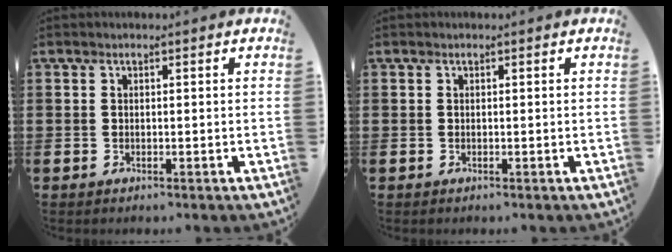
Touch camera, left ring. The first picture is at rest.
{"total": 0.0}